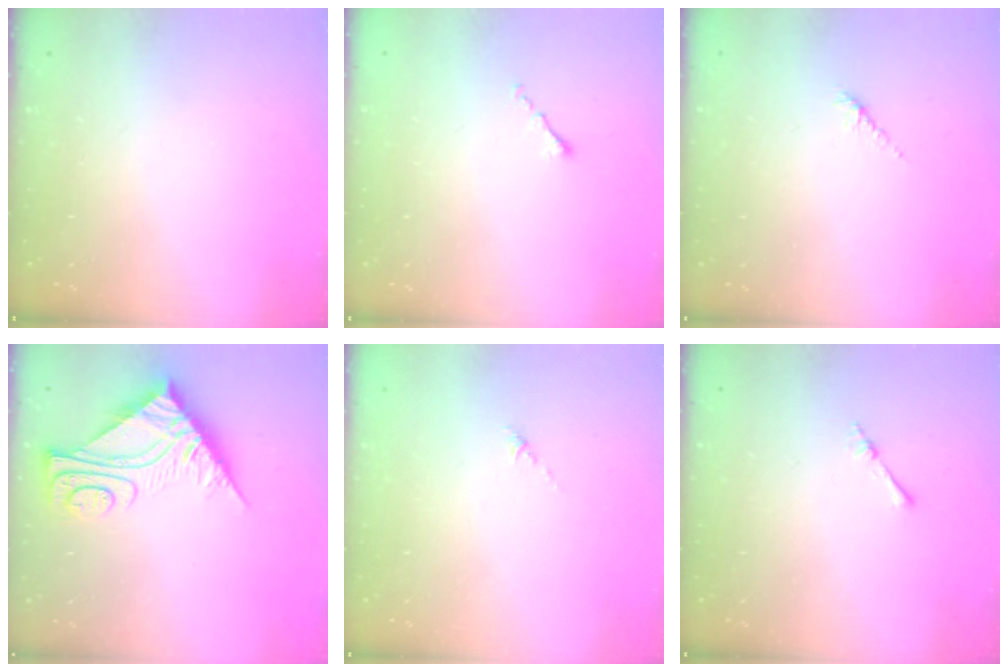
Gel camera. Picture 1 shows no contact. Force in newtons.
{"total": 0.6, "press": 0.5, "slide": 0.2}
{"total": 2.6, "press": 2.4, "slide": 0.7}
{"total": 11.4, "press": 11.4, "slide": 1.1}
{"total": 0.0}
{"total": 2.2, "press": 2.2, "slide": 0.3}